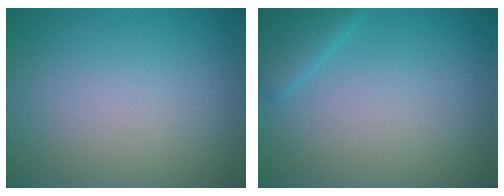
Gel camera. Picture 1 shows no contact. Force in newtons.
{"total": 2.3, "press": 2.3, "slide": 0.1}